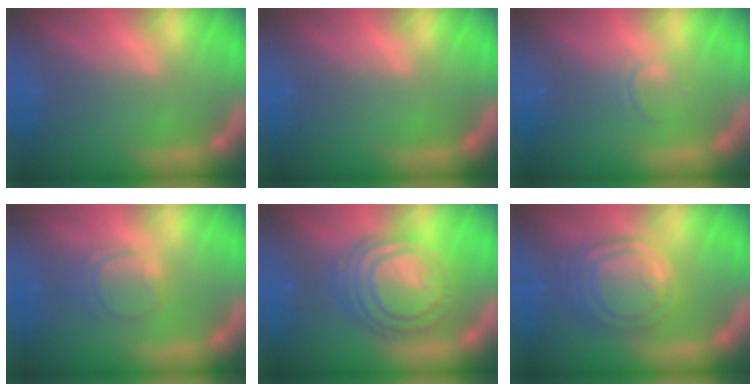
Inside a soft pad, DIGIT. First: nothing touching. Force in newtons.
{"total": 0.0}
{"total": 1.4}
{"total": 3.5}
{"total": 10.0}
{"total": 8.6}